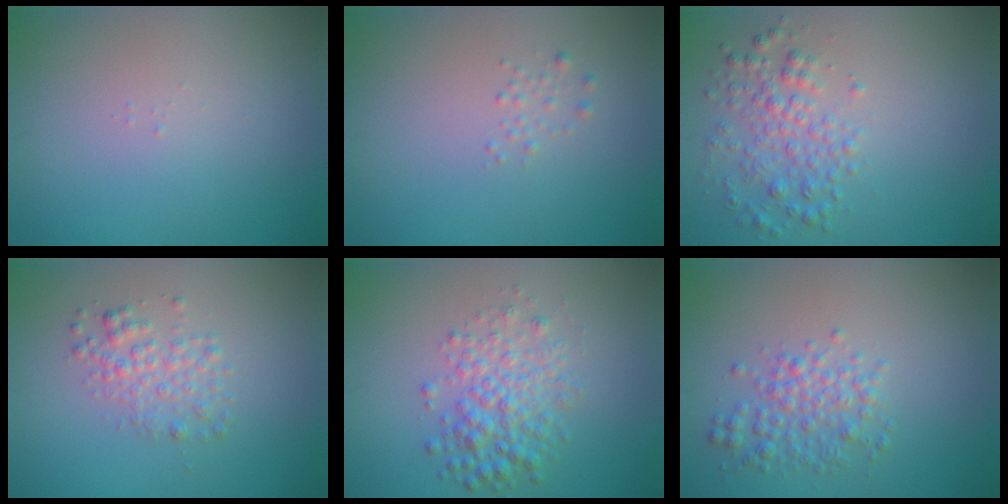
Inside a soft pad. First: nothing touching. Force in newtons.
{"total": 0.8, "press": 0.8, "slide": 0.0}
{"total": 3.0, "press": 3.0, "slide": 0.0}
{"total": 2.3, "press": 2.3, "slide": 0.1}
{"total": 3.7, "press": 3.7, "slide": 0.1}
{"total": 2.9, "press": 2.9, "slide": 0.0}